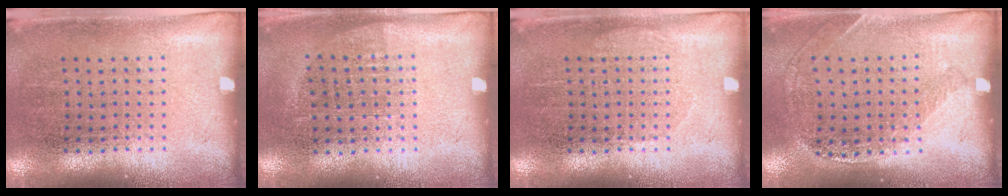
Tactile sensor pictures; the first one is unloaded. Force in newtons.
{"total": 0.7, "press": 0.6, "slide": 0.3}
{"total": 0.7, "press": 0.7, "slide": 0.2}
{"total": 1.2, "press": 1.2, "slide": 0.2}